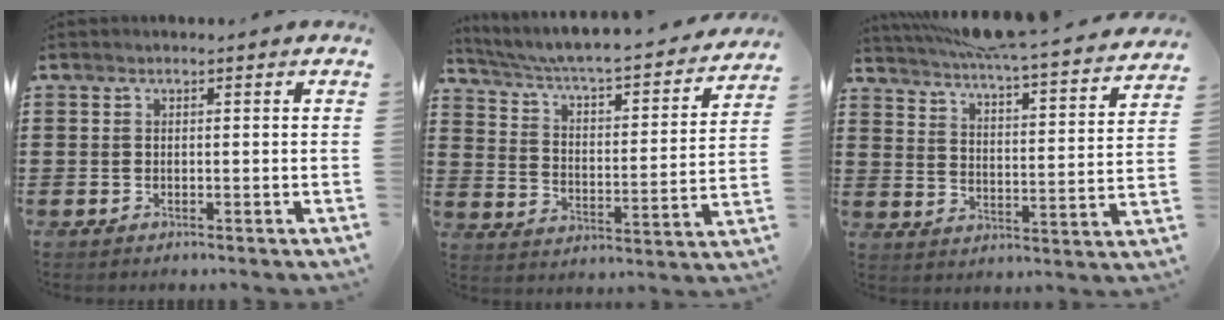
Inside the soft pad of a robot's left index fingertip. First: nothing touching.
{"total": 4.1, "force": [3.5, 0.3, 2.1], "torque": [-0.062, -0.040, 0.048]}
{"total": 5.9, "force": [5.3, -0.1, 2.4], "torque": [-0.064, -0.046, 0.085]}